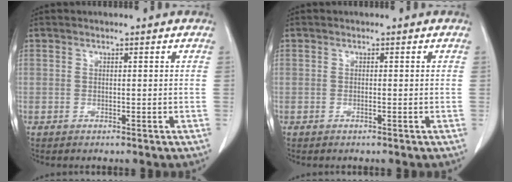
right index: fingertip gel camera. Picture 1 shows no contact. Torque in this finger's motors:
{"motor_torque": [0.02, 0.03, 0.03, 0.01]}